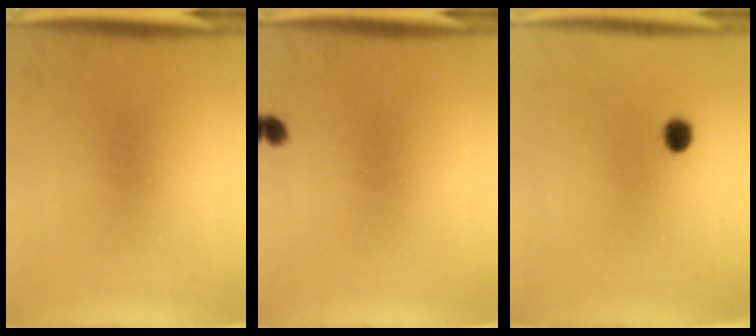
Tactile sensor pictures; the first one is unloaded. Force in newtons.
{"total": 1.3}
{"total": 2.6}